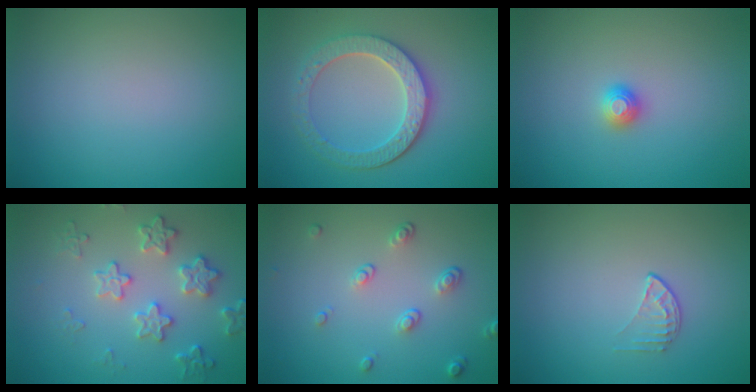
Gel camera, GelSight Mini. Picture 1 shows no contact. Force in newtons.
{"total": 4.6, "press": 4.1, "slide": 2.1}
{"total": 1.2, "press": 1.1, "slide": 0.3}
{"total": 3.8, "press": 3.5, "slide": 1.7}
{"total": 2.2, "press": 1.4, "slide": 1.7}
{"total": 1.1, "press": 0.7, "slide": 0.9}